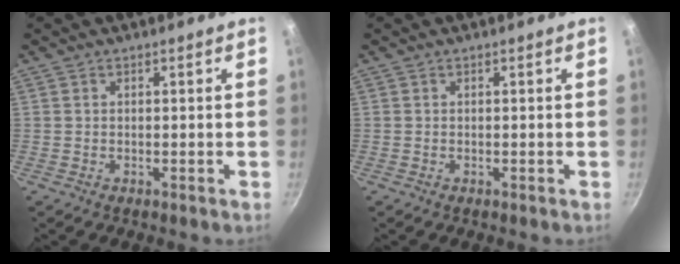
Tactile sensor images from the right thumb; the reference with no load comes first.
{"total": 0.0}